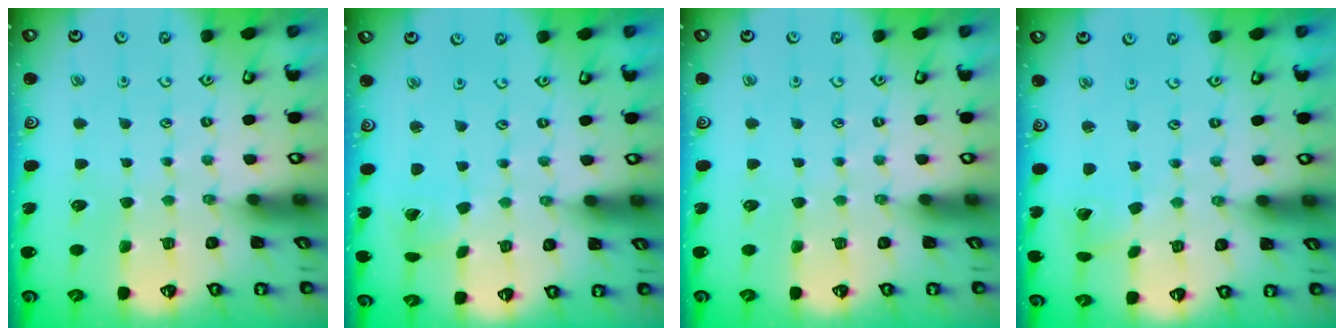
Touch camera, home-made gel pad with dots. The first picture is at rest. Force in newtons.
{"total": 1.7, "press": 1.7, "slide": 0.1}
{"total": 0.0}
{"total": 2.0, "press": 2.0, "slide": 0.3}